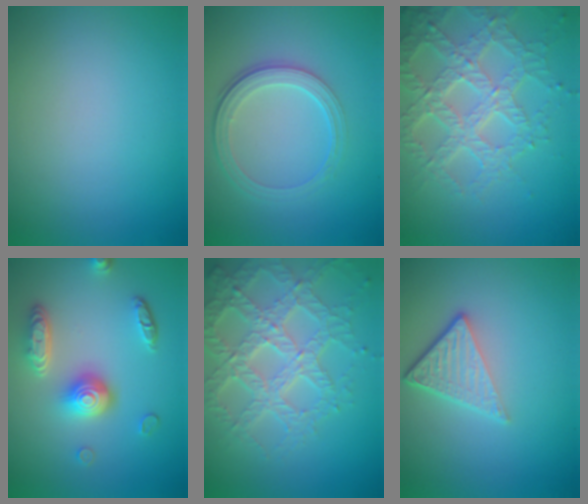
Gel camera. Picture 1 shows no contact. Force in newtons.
{"total": 4.2, "press": 2.9, "slide": 3.0}
{"total": 7.5, "press": 5.3, "slide": 5.2}
{"total": 4.8, "press": 3.7, "slide": 3.0}
{"total": 7.2, "press": 5.2, "slide": 5.0}
{"total": 3.7, "press": 2.7, "slide": 2.6}